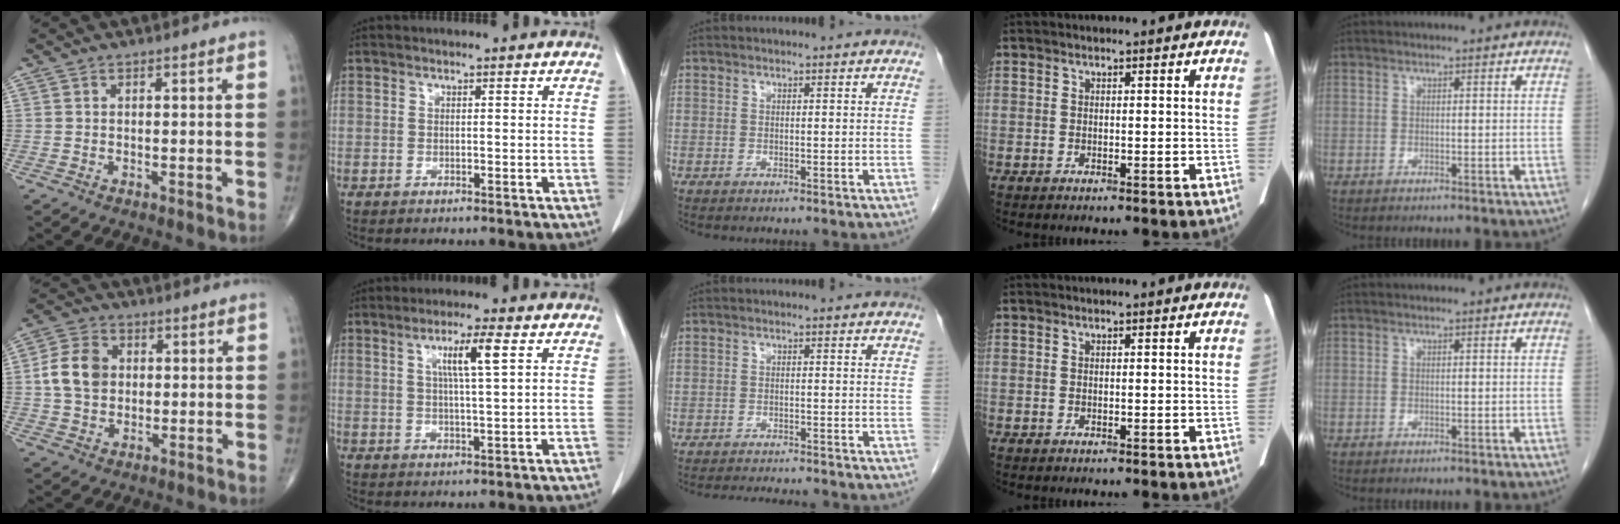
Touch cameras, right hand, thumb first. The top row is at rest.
{"thumb": {"total": 8.7, "force": [0.8, 6.8, 5.3], "torque": [-0.085, 0.010, 0.009]}, "index": {"total": 5.8, "force": [2.2, -0.1, 5.4], "torque": [-0.096, 0.002, 0.038]}, "middle": {"total": 8.3, "force": [-7.8, 1.0, 2.6], "torque": [-0.036, -0.008, -0.107]}}